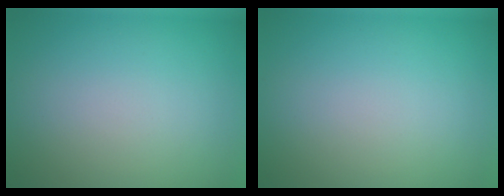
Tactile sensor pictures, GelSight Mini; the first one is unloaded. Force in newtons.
{"total": 0.0}